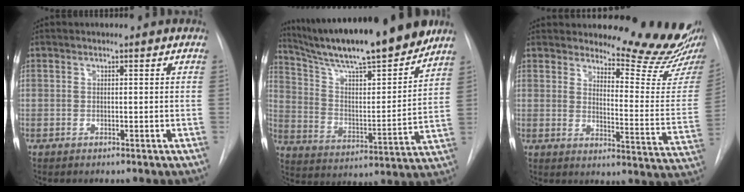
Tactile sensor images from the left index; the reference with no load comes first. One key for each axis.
{"total": 21.2, "fx": 18.2, "fy": 1.0, "fz": 10.8, "tx": -0.180, "ty": -0.012, "tz": 0.292}
{"total": 16.2, "fx": 15.1, "fy": 0.7, "fz": 5.9, "tx": -0.073, "ty": -0.121, "tz": 0.177}